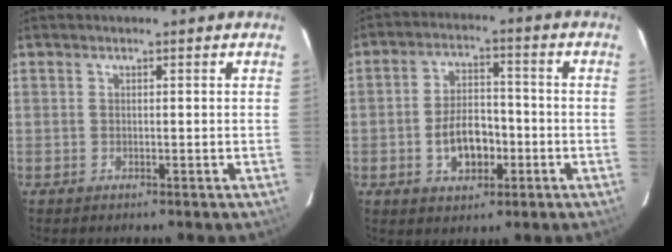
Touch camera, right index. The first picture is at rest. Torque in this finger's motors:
{"motor_torque": [0.32, -0.18, 0.26, 0.05]}